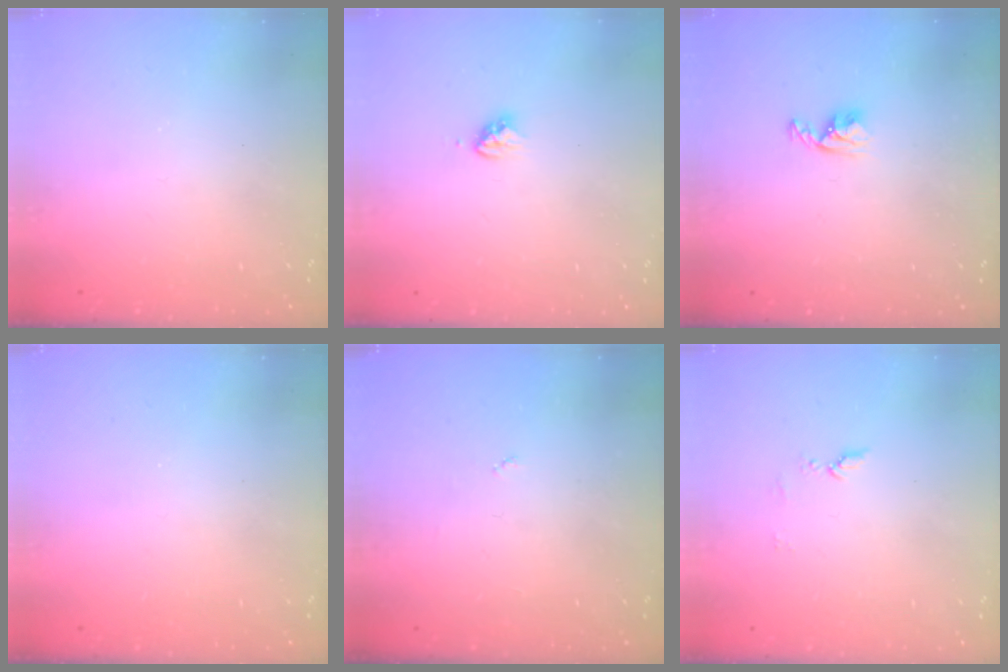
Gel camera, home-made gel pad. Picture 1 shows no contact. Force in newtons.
{"total": 3.4, "press": 3.3, "slide": 0.2}
{"total": 4.3, "press": 4.2, "slide": 0.8}
{"total": 0.0}
{"total": 2.7, "press": 2.7, "slide": 0.4}
{"total": 5.1, "press": 5.0, "slide": 0.6}